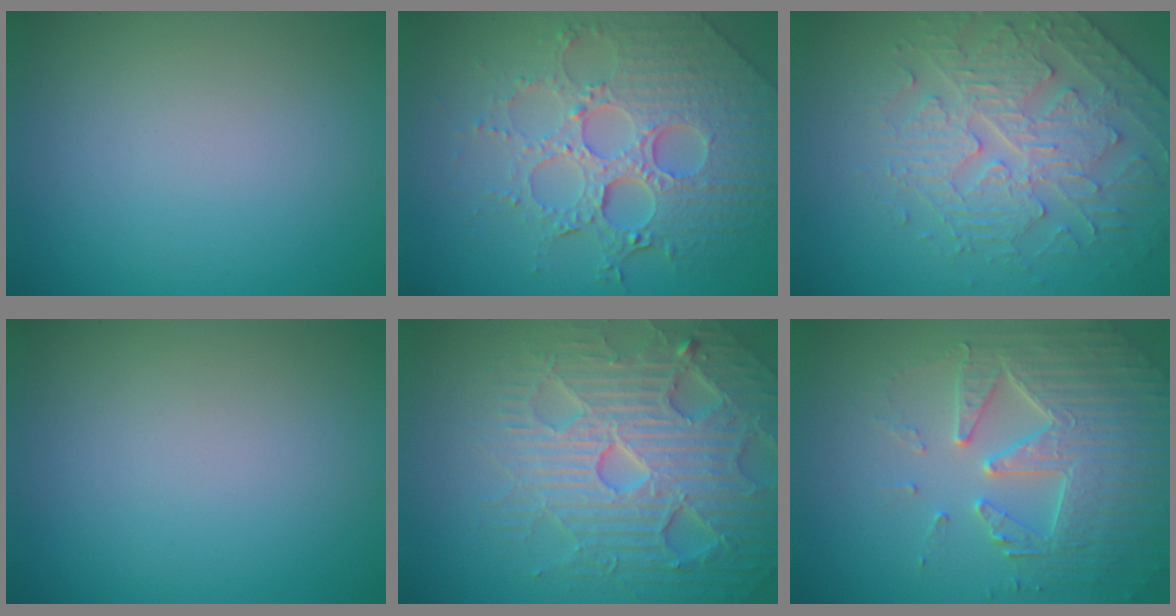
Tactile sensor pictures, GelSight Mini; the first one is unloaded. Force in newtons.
{"total": 8.2, "press": 6.0, "slide": 5.6}
{"total": 4.3, "press": 4.2, "slide": 0.9}
{"total": 0.0}
{"total": 7.4, "press": 7.3, "slide": 1.6}
{"total": 5.0, "press": 4.9, "slide": 1.0}